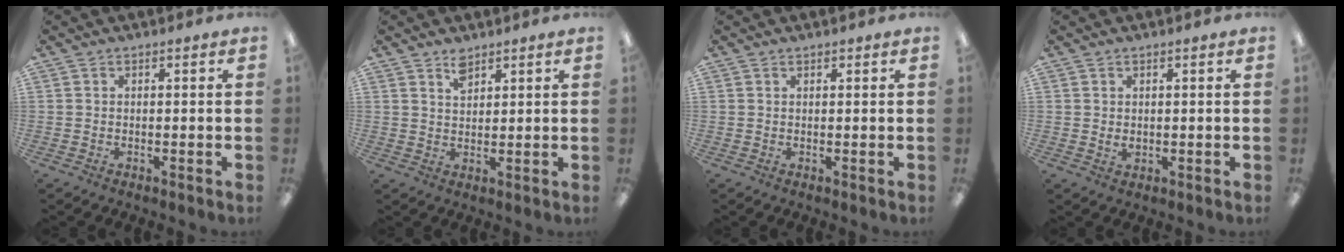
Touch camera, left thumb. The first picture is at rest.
{"total": 3.6, "force": [2.8, 1.7, 1.5], "torque": [-0.018, -0.010, 0.050]}
{"total": 0.7, "force": [0.6, 0.2, 0.4], "torque": [-0.008, 0.000, 0.011]}
{"total": 1.6, "force": [0.5, 0.8, 1.3], "torque": [-0.019, -0.002, 0.006]}